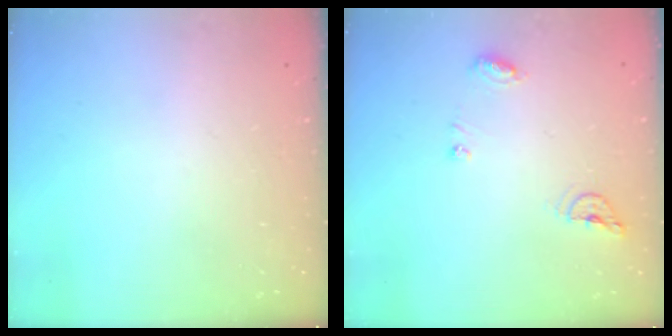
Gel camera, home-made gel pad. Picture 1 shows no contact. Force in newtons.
{"total": 7.4, "press": 7.4, "slide": 0.5}